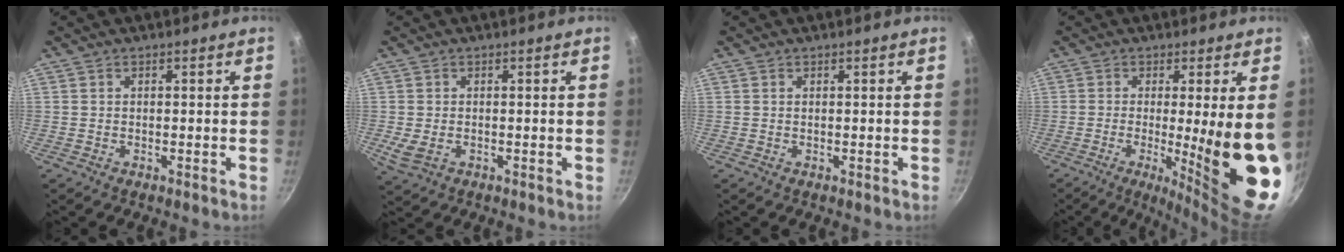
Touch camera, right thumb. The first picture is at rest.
{"total": 3.4, "force": [-0.6, 2.1, 2.5], "torque": [-0.051, -0.007, -0.006]}
{"total": 0.0}
{"total": 17.1, "force": [-1.9, 2.6, 16.8], "torque": [-0.217, -0.030, -0.013]}